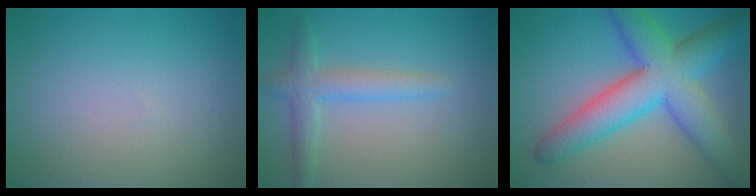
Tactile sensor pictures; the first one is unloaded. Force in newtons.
{"total": 3.0, "press": 3.0, "slide": 0.2}
{"total": 9.6, "press": 9.6, "slide": 0.2}